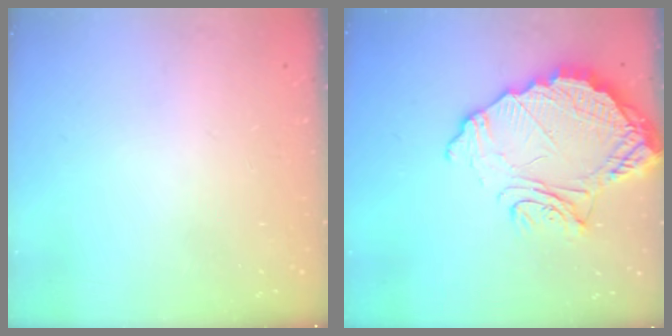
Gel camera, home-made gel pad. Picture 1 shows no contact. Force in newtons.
{"total": 15.7, "press": 15.6, "slide": 1.4}